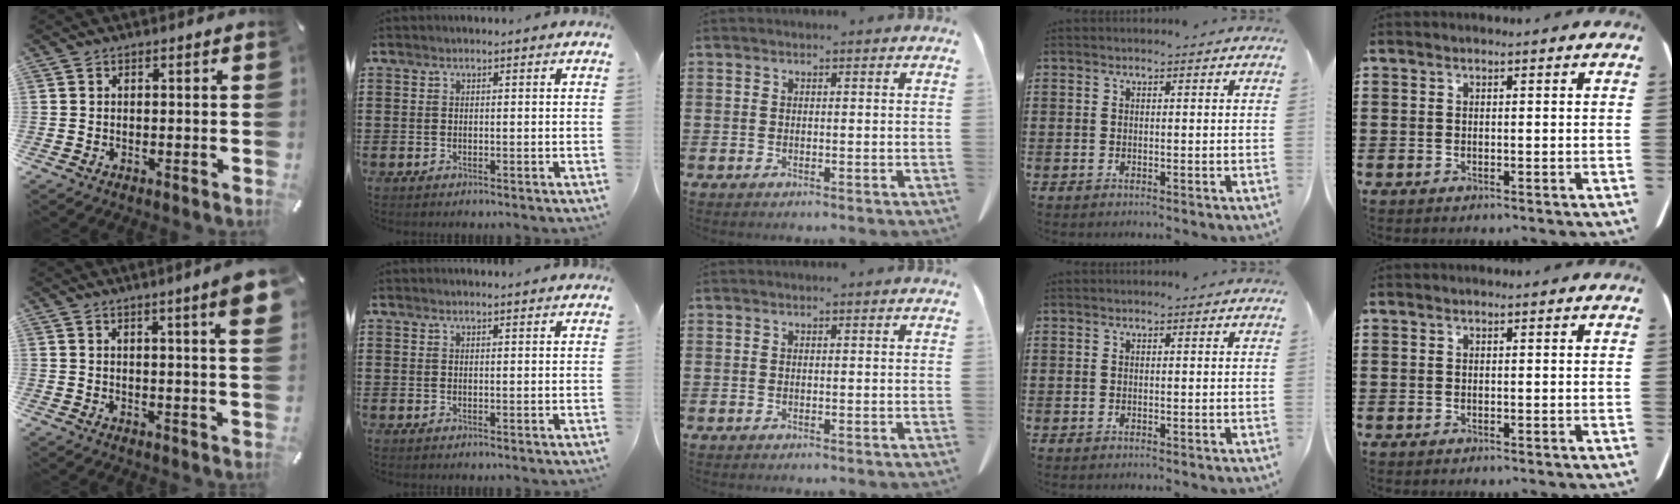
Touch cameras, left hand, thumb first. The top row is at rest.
{"thumb": {"total": 6.9, "force": [3.6, 0.3, 5.9], "torque": [-0.092, -0.015, 0.057]}, "index": {"total": 1.1, "force": [1.1, -0.1, 0.3], "torque": [-0.007, -0.001, 0.022]}}